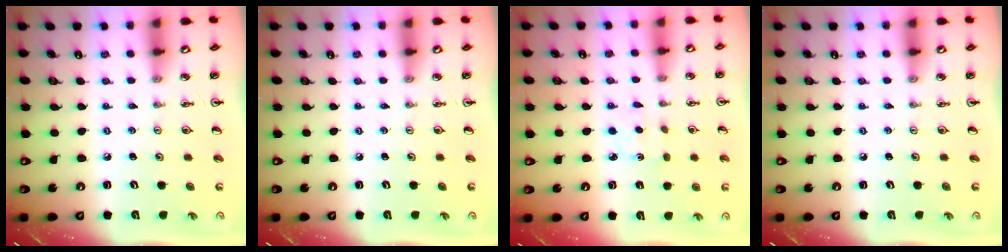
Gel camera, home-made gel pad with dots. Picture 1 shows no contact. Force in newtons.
{"total": 0.0}
{"total": 2.3, "press": 2.3, "slide": 0.3}
{"total": 0.0}